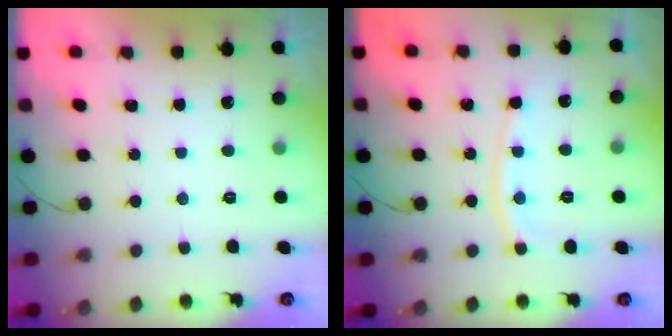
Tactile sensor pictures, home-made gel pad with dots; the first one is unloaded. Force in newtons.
{"total": 9.1, "press": 9.0, "slide": 0.6}